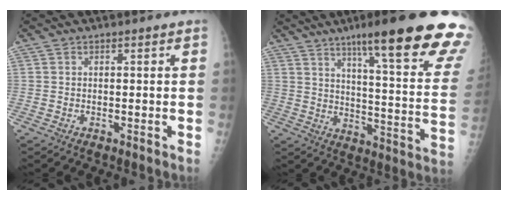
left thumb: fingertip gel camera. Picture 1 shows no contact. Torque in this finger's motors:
{"motor_torque": [2.42, 1.35, 1.46, -1.31, 0.33]}